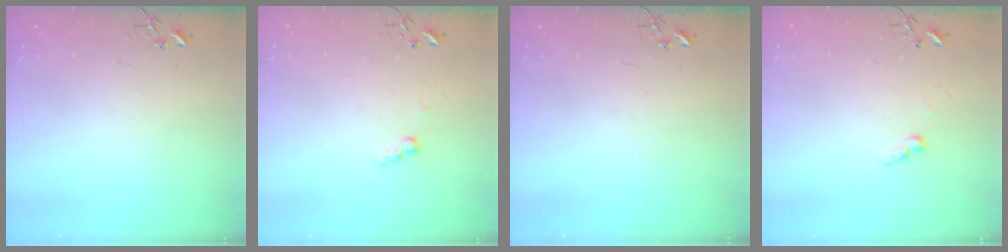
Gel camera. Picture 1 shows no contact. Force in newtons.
{"total": 6.1, "press": 6.1, "slide": 0.3}
{"total": 0.0}
{"total": 5.0, "press": 5.0, "slide": 0.5}